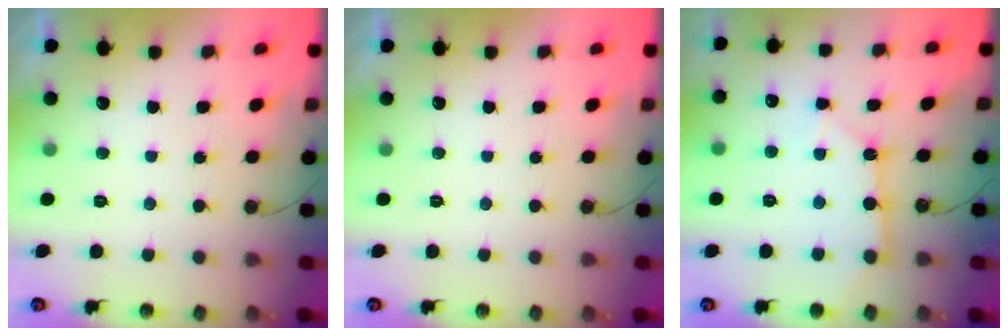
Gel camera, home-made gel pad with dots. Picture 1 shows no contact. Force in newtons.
{"total": 0.0}
{"total": 7.3, "press": 7.3, "slide": 0.7}